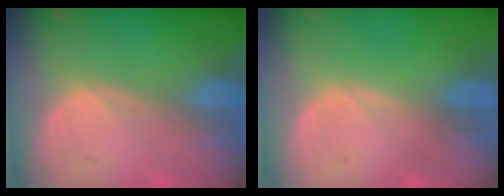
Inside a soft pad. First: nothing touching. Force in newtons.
{"total": 0.0}